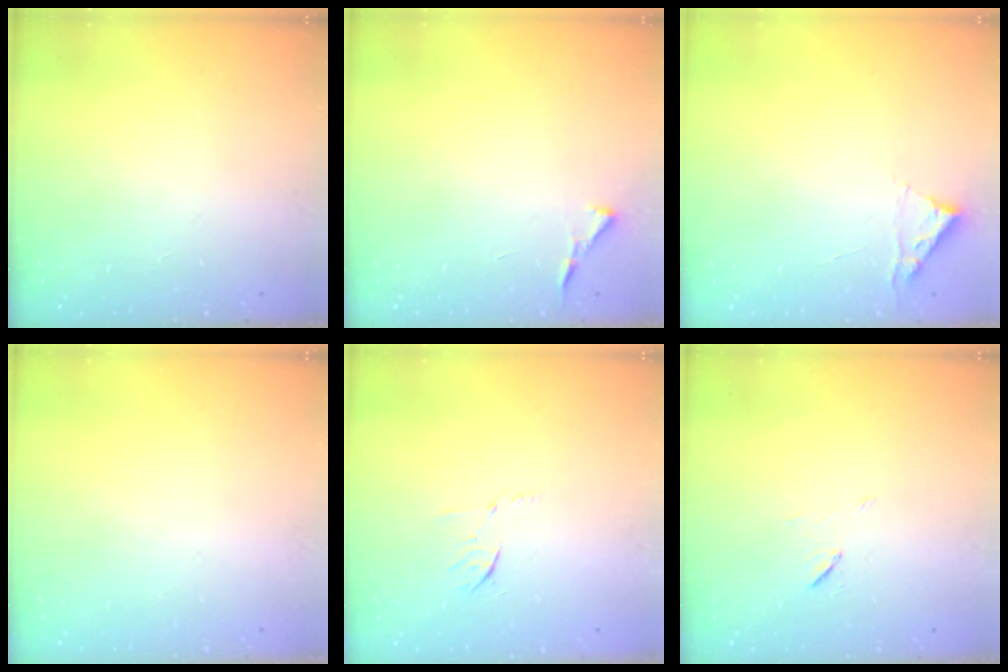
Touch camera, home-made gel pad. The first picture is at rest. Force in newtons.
{"total": 3.5, "press": 3.4, "slide": 0.5}
{"total": 2.8, "press": 2.8, "slide": 0.3}
{"total": 0.0}
{"total": 5.7, "press": 5.5, "slide": 1.5}
{"total": 6.6, "press": 6.3, "slide": 2.0}